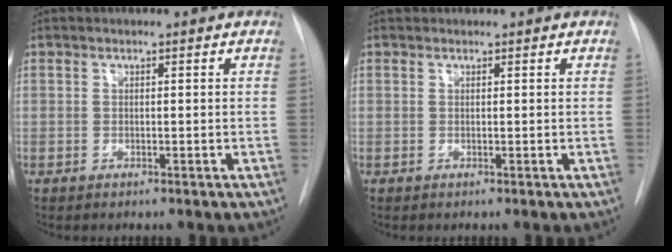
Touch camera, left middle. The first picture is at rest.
{"total": 0.7, "force": [0.7, 0.2, -0.1], "torque": [-0.007, 0.016, 0.014]}